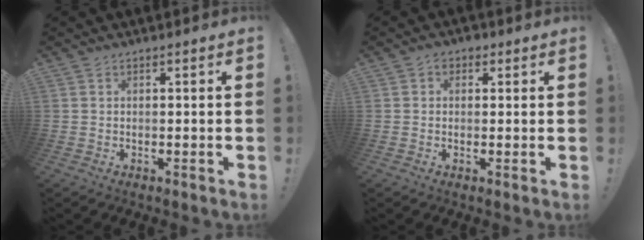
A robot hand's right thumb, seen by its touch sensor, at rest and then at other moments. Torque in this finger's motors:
{"motor_torque": [-0.22, -0.12, 0.24, -0.27, -0.01]}